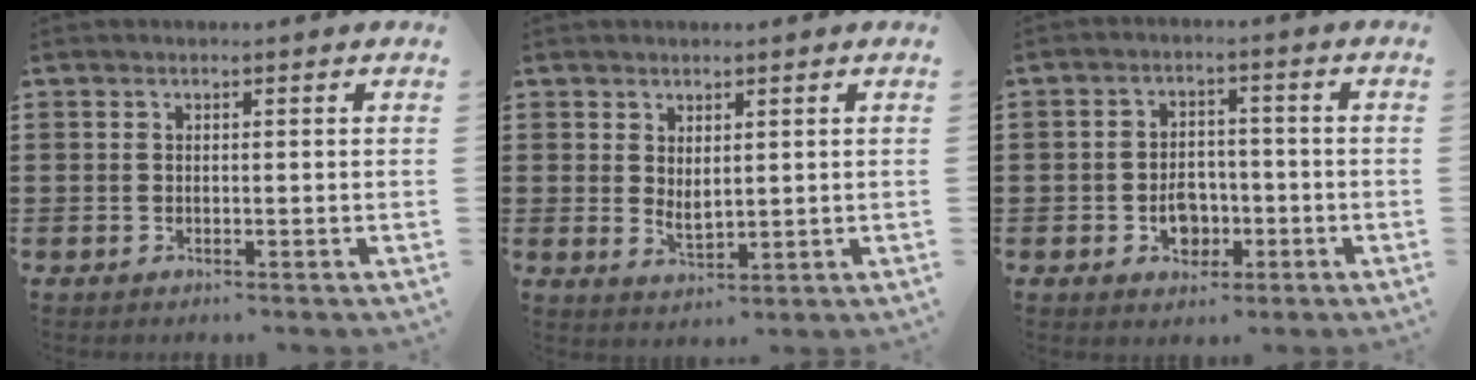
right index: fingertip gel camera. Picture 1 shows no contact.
{"total": 2.1, "force": [1.1, 1.0, 1.5], "torque": [-0.029, 0.000, 0.022]}
{"total": 4.6, "force": [-1.4, 3.4, 2.6], "torque": [-0.036, 0.000, -0.030]}